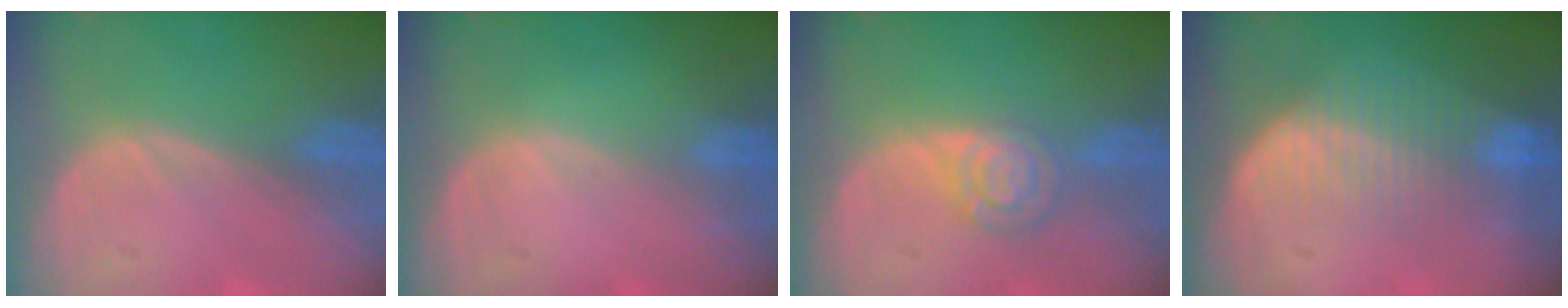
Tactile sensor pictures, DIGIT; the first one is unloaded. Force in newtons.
{"total": 0.0}
{"total": 5.3, "press": 4.6, "slide": 2.6}
{"total": 7.3, "press": 6.7, "slide": 2.9}